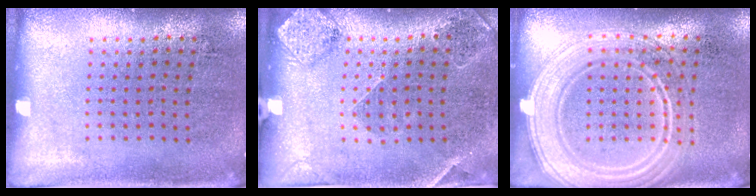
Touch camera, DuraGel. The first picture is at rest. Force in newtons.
{"total": 1.5, "press": 1.5, "slide": 0.4}
{"total": 3.8, "press": 3.7, "slide": 0.7}